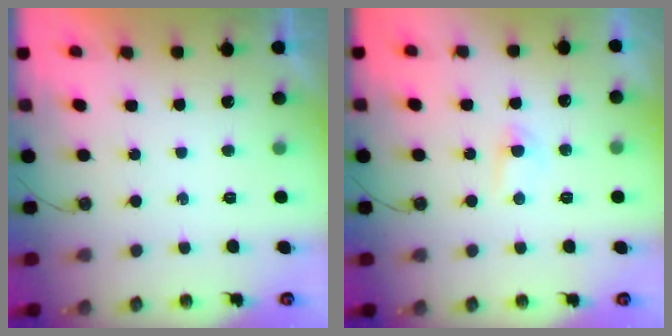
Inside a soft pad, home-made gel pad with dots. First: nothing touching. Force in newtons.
{"total": 3.3, "press": 3.3, "slide": 0.5}